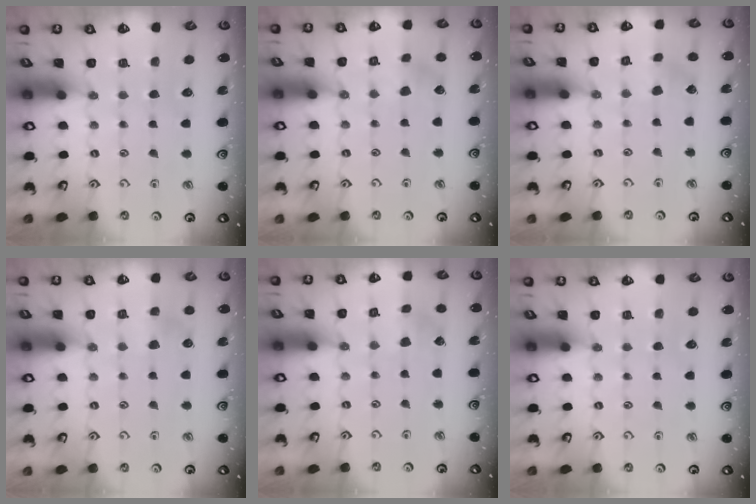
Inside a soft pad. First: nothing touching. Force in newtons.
{"total": 3.4, "press": 3.4, "slide": 0.4}
{"total": 2.5, "press": 2.4, "slide": 0.8}
{"total": 3.6, "press": 3.6, "slide": 0.3}
{"total": 1.5, "press": 1.5, "slide": 0.2}
{"total": 0.0}